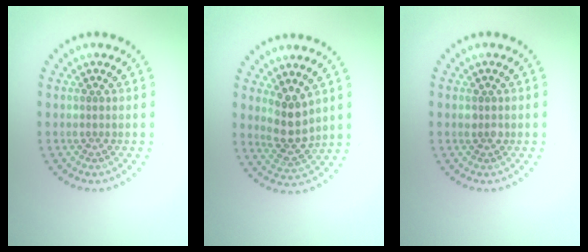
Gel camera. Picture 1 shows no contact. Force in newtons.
{"total": 3.2, "press": 2.9, "slide": 1.2}
{"total": 1.2, "press": 1.0, "slide": 0.5}